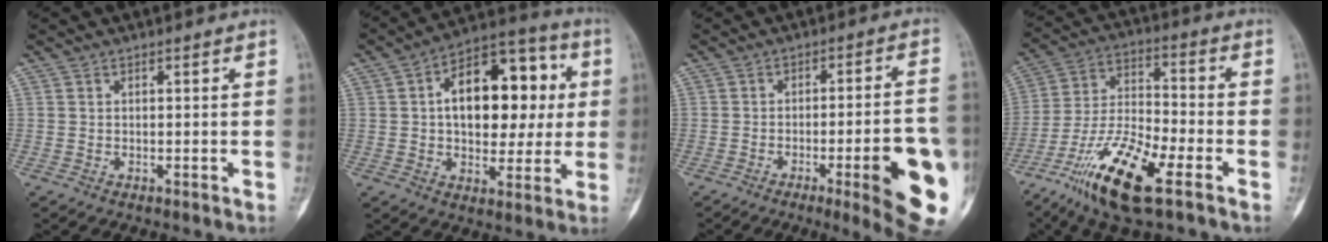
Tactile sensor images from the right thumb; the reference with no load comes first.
{"total": 20.0, "force": [2.9, 11.8, 15.8], "torque": [-0.190, 0.025, 0.040]}
{"total": 16.8, "force": [-5.4, 2.9, 15.7], "torque": [-0.162, 0.013, -0.060]}
{"total": 16.6, "force": [-9.4, 4.3, 13.0], "torque": [-0.264, 0.039, -0.176]}